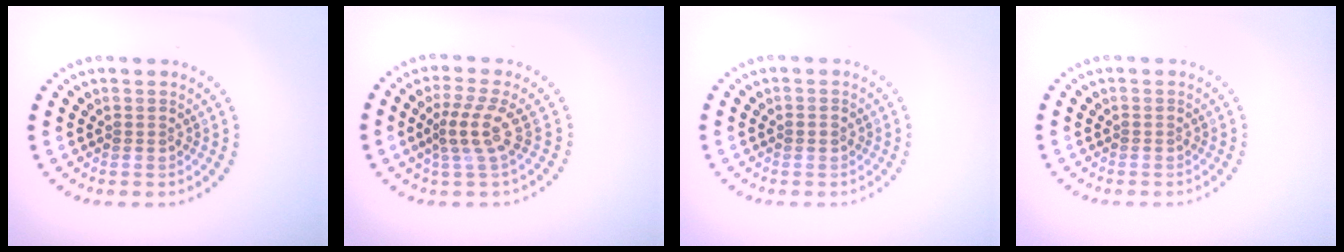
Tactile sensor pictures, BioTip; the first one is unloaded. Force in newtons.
{"total": 2.9, "press": 2.2, "slide": 2.0}
{"total": 0.9, "press": 0.9, "slide": 0.1}
{"total": 0.0}